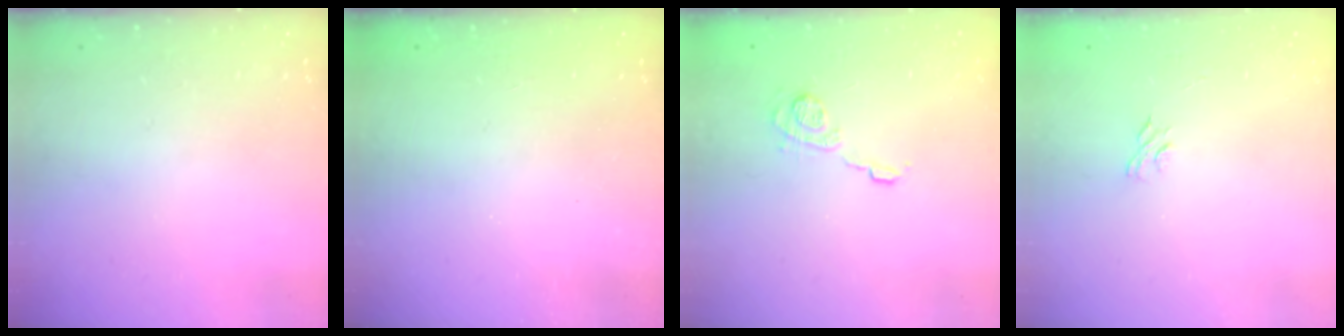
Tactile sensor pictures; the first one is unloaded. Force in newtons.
{"total": 2.5, "press": 2.4, "slide": 0.8}
{"total": 9.5, "press": 9.5, "slide": 0.8}
{"total": 4.2, "press": 4.0, "slide": 1.1}